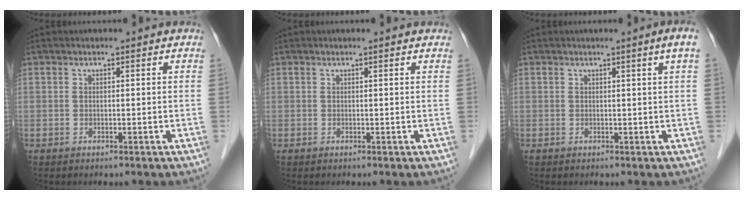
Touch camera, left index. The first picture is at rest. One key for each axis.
{"total": 0.9, "fx": 0.9, "fy": 0.0, "fz": 0.3, "tx": -0.012, "ty": 0.007, "tz": 0.010}
{"total": 1.5, "fx": 0.5, "fy": -0.6, "fz": 1.3, "tx": -0.020, "ty": -0.002, "tz": 0.011}